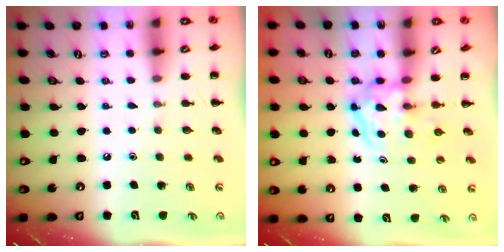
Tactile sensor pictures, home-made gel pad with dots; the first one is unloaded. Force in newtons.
{"total": 3.9, "press": 3.9, "slide": 0.4}